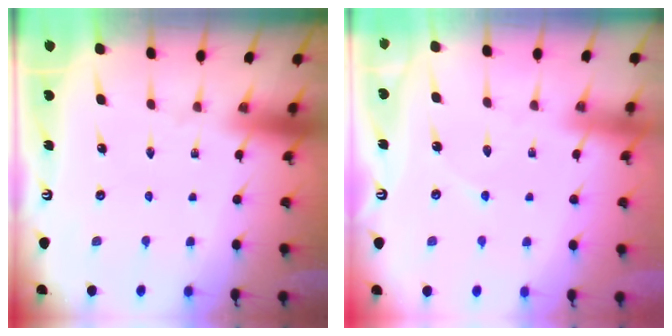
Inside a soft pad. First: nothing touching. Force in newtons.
{"total": 2.9, "press": 2.9, "slide": 0.4}